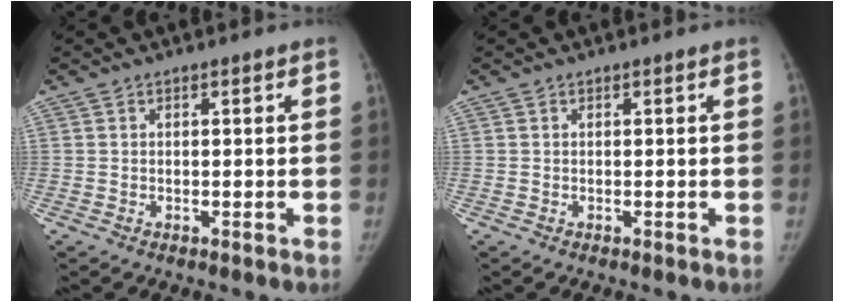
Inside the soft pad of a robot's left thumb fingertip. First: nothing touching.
{"total": 0.0}